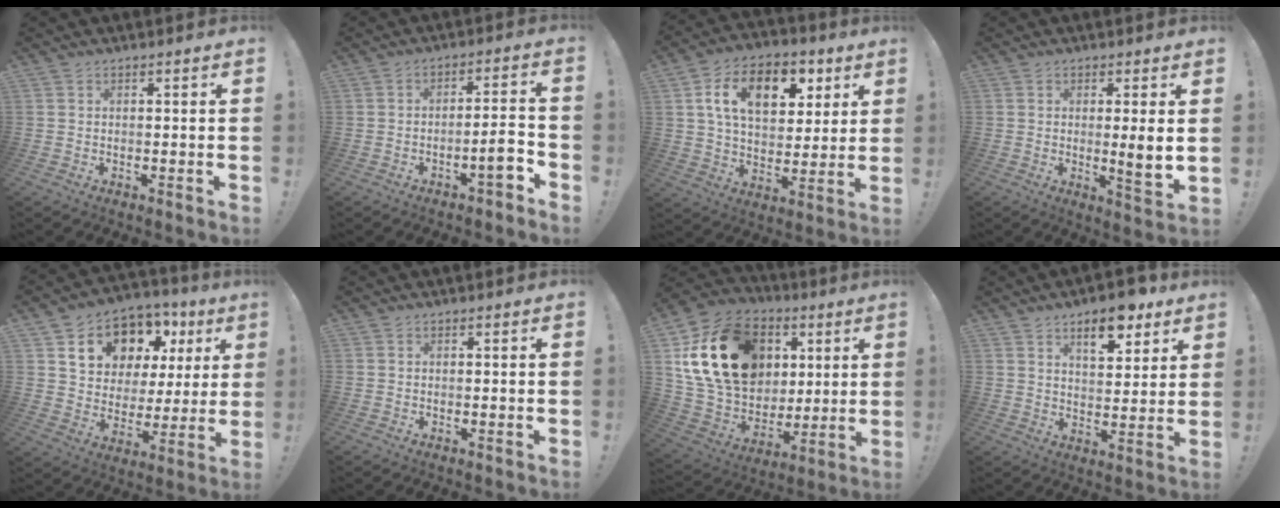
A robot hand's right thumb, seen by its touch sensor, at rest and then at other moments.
{"total": 7.3, "force": [-3.5, 1.4, 6.2], "torque": [-0.088, 0.013, -0.059]}
{"total": 16.5, "force": [6.5, 10.6, 10.8], "torque": [-0.162, -0.014, 0.115]}
{"total": 5.7, "force": [1.1, -0.2, 5.6], "torque": [-0.076, -0.019, 0.015]}
{"total": 13.6, "force": [8.6, 9.4, 4.8], "torque": [-0.071, -0.066, 0.172]}
{"total": 0.0}
{"total": 24.4, "force": [7.9, 18.3, 14.0], "torque": [-0.245, -0.022, 0.176]}
{"total": 10.5, "force": [6.6, 4.4, 6.9], "torque": [-0.084, -0.035, 0.112]}